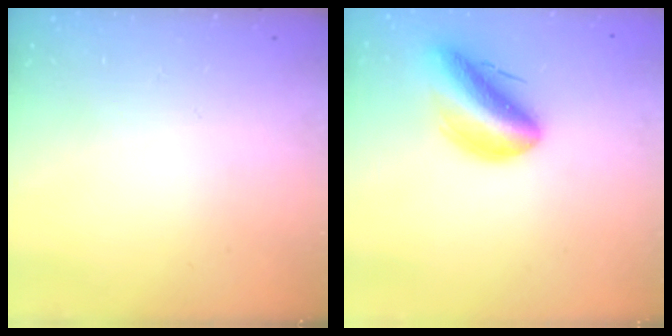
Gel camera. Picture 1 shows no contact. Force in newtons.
{"total": 12.1, "press": 12.0, "slide": 1.8}